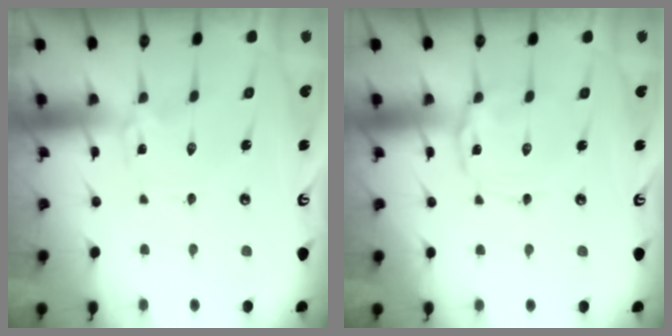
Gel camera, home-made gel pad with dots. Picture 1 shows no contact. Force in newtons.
{"total": 3.4, "press": 3.3, "slide": 0.5}